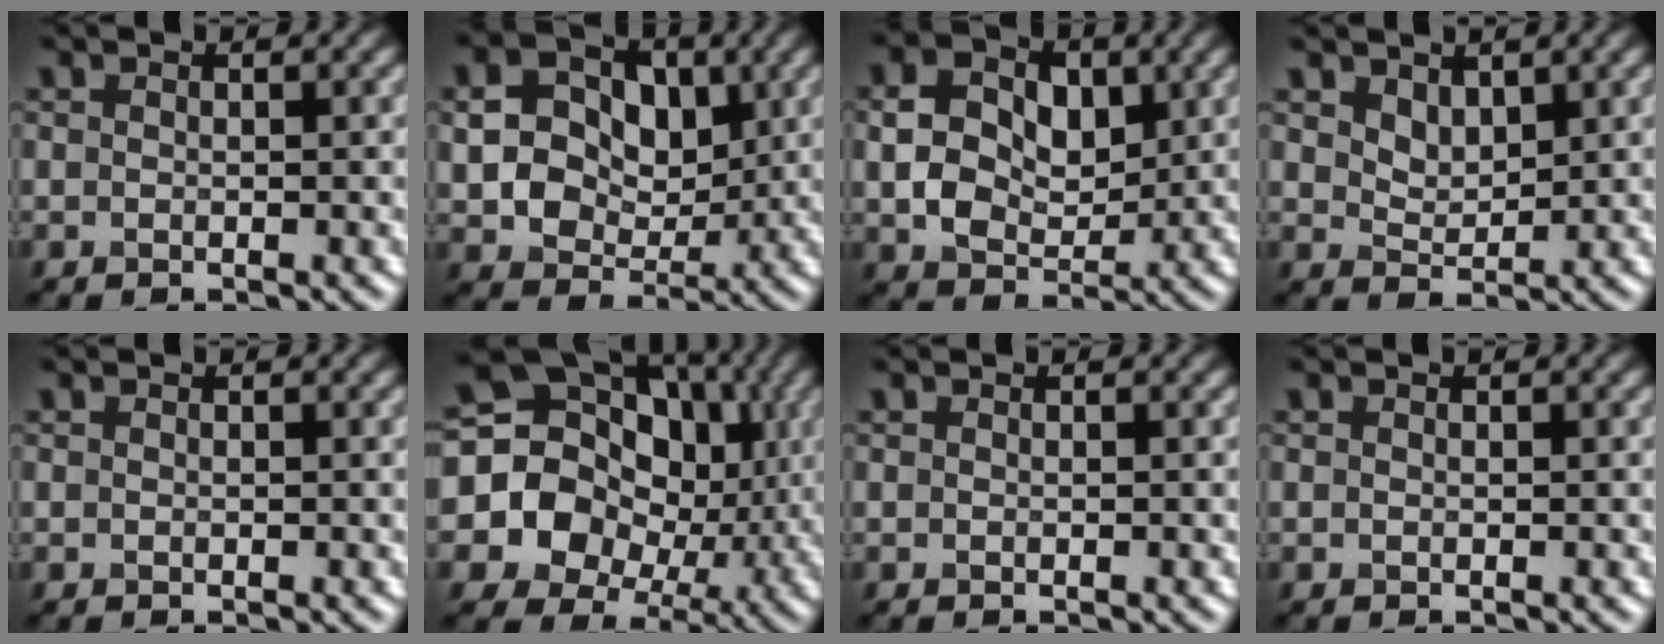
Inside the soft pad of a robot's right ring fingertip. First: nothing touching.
{"total": 7.3, "force": [1.4, 5.7, 4.3], "torque": [-0.090, 0.005, 0.022]}
{"total": 5.6, "force": [0.8, 4.3, 3.6], "torque": [-0.071, 0.001, 0.013]}
{"total": 2.1, "force": [1.4, 1.2, 1.0], "torque": [-0.023, -0.007, 0.029]}
{"total": 0.0}
{"total": 18.0, "force": [1.4, 16.0, 8.2], "torque": [-0.179, 0.019, 0.005]}
{"total": 0.0}
{"total": 0.0}